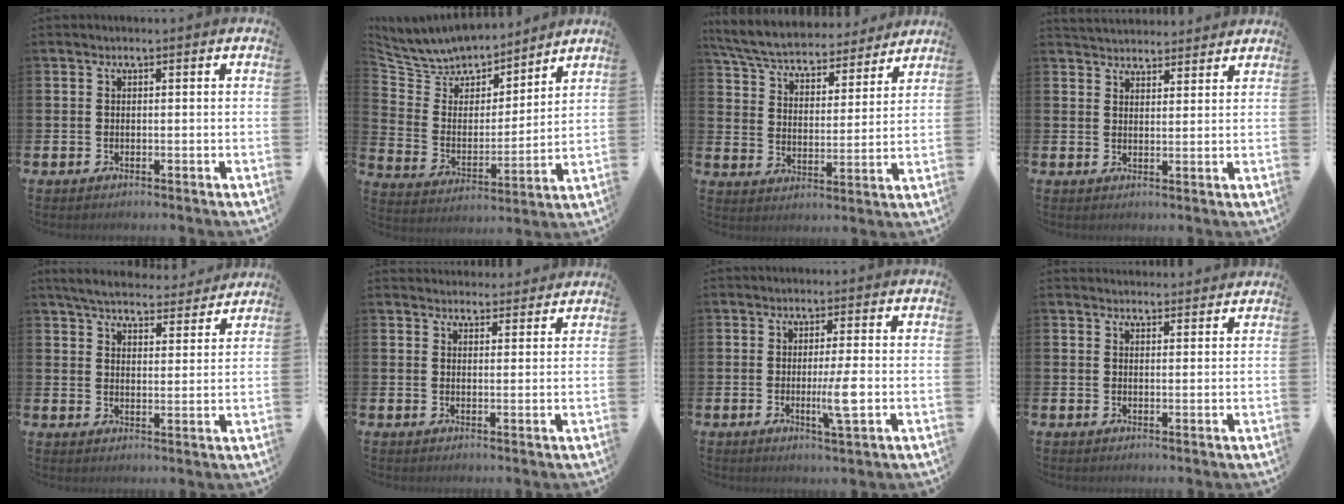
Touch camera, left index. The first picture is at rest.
{"total": 7.4, "force": [7.1, 2.1, 0.0], "torque": [-0.054, -0.062, 0.126]}
{"total": 6.7, "force": [6.3, 1.5, 1.4], "torque": [-0.063, -0.046, 0.109]}
{"total": 3.8, "force": [3.7, 0.7, -0.2], "torque": [0.006, -0.020, 0.066]}
{"total": 5.7, "force": [5.6, 1.0, 0.9], "torque": [-0.039, -0.035, 0.098]}
{"total": 3.3, "force": [3.2, 0.7, -0.1], "torque": [0.006, -0.020, 0.058]}
{"total": 3.9, "force": [-0.4, 0.2, 3.8], "torque": [-0.066, -0.007, -0.009]}
{"total": 2.1, "force": [2.0, 0.3, -0.2], "torque": [0.007, -0.012, 0.036]}